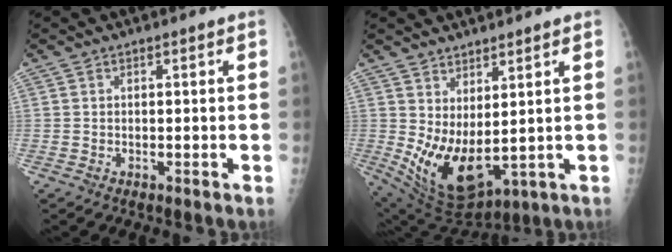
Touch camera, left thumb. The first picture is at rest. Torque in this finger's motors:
{"motor_torque": [-0.28, 1.11, 0.92, -0.25, 0.25]}